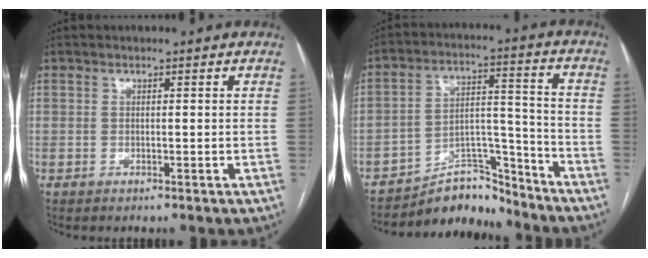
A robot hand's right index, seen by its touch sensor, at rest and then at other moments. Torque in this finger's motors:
{"motor_torque": [-0.19, -0.02, -0.26, -0.11]}